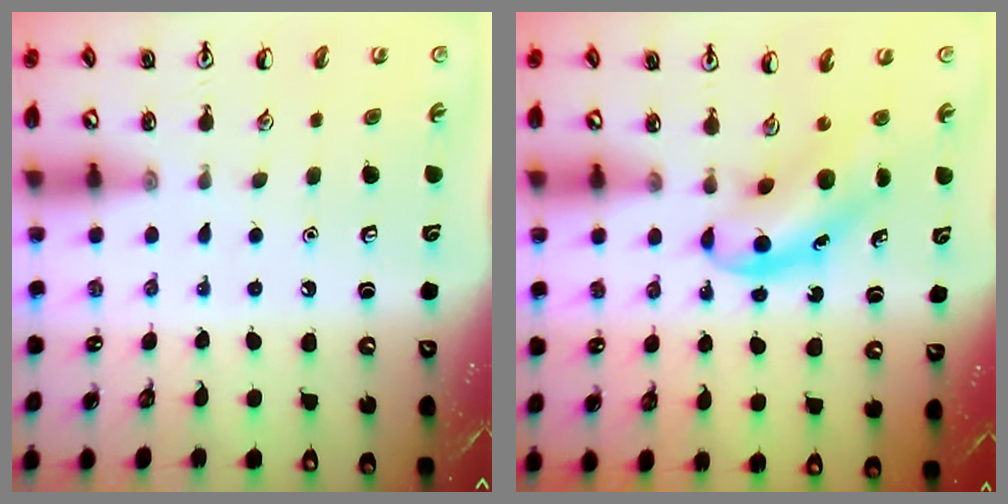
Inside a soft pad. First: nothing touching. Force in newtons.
{"total": 5.4, "press": 5.4, "slide": 0.6}